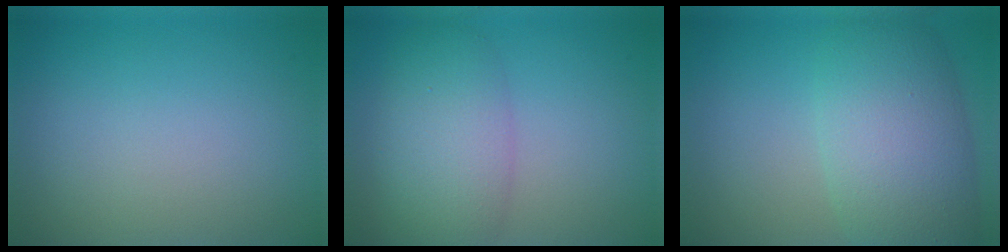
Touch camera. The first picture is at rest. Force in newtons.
{"total": 5.8, "press": 5.8, "slide": 0.1}
{"total": 8.0, "press": 8.0, "slide": 0.3}